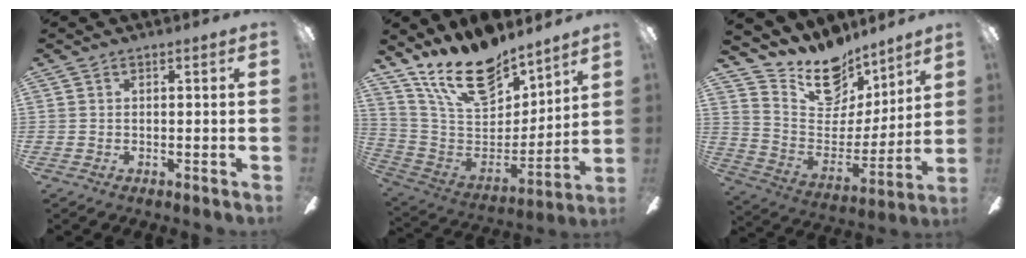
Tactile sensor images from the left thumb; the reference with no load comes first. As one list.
[{"total": 19.0, "force": [14.1, 8.5, 9.5], "torque": [-0.176, -0.090, 0.254]}, {"total": 15.7, "force": [12.6, 8.4, 4.5], "torque": [-0.083, -0.100, 0.228]}]